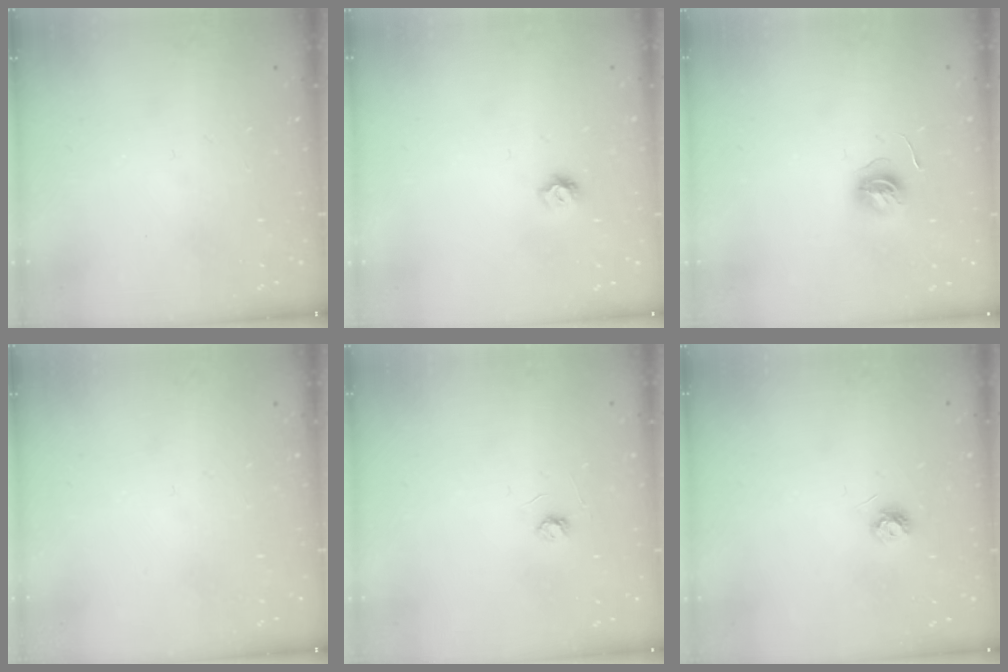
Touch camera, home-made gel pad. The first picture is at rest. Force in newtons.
{"total": 5.6, "press": 5.6, "slide": 0.7}
{"total": 5.6, "press": 5.6, "slide": 0.6}
{"total": 0.0}
{"total": 2.6, "press": 2.6, "slide": 0.3}
{"total": 3.9, "press": 3.8, "slide": 0.7}